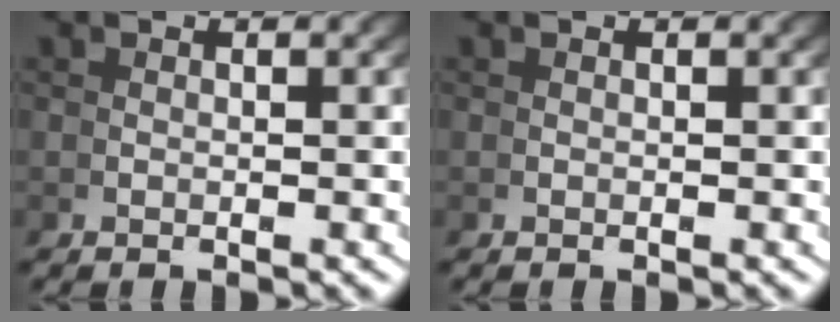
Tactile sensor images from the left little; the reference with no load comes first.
{"total": 0.0}